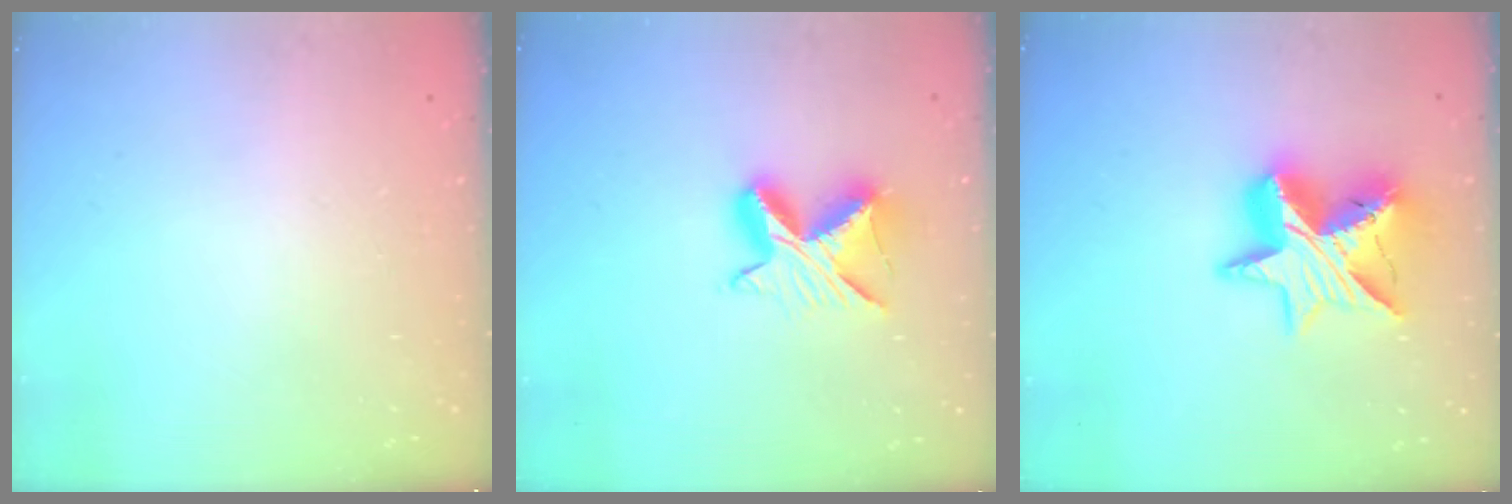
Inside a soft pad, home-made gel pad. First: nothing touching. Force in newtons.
{"total": 9.5, "press": 9.5, "slide": 0.2}
{"total": 15.3, "press": 15.2, "slide": 1.2}